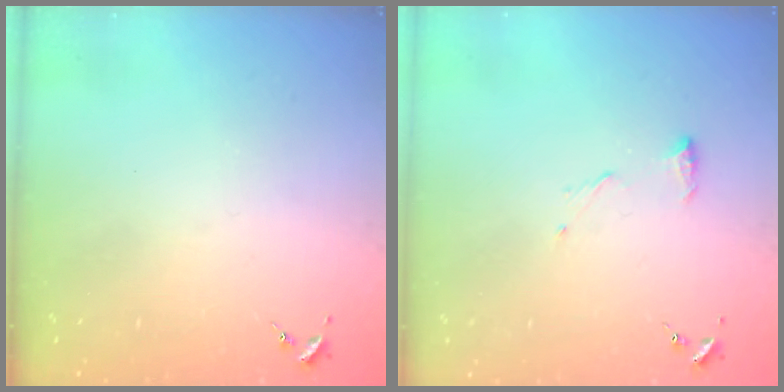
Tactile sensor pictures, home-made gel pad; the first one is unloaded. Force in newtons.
{"total": 8.0, "press": 7.9, "slide": 0.7}